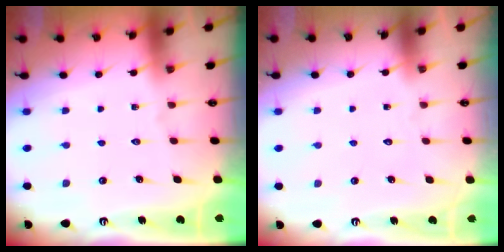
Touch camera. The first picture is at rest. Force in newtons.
{"total": 1.7, "press": 1.6, "slide": 0.1}